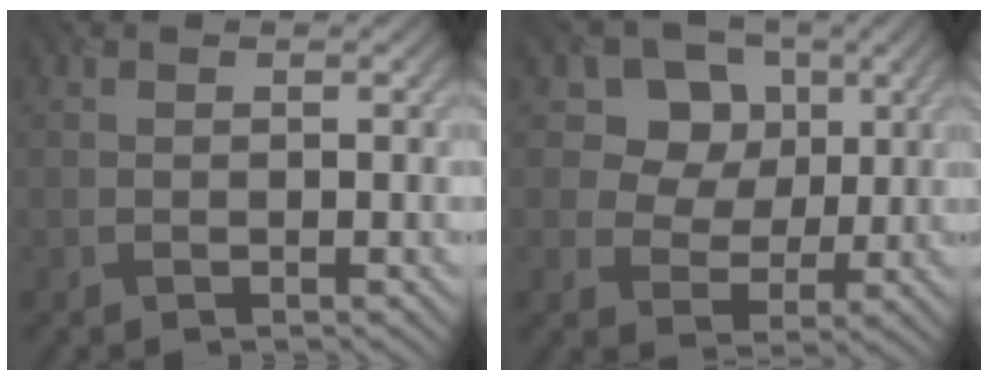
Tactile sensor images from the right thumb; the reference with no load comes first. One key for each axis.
{"total": 9.3, "fx": 3.9, "fy": 7.6, "fz": 3.6, "tx": -0.097, "ty": -0.007, "tz": 0.088}